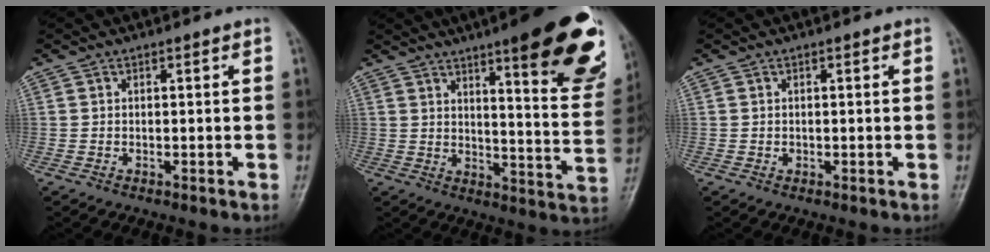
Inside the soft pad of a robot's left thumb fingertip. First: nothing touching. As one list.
[{"total": 22.9, "force": [13.3, 4.7, 18.0], "torque": [-0.204, -0.066, 0.173]}, {"total": 0.7, "force": [0.1, 0.7, 0.3], "torque": [0.003, 0.002, 0.000]}]